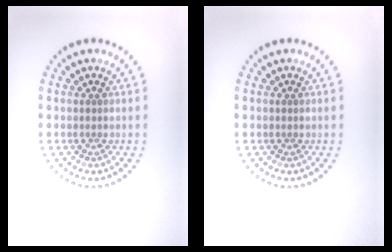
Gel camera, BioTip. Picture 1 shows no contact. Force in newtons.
{"total": 0.0}